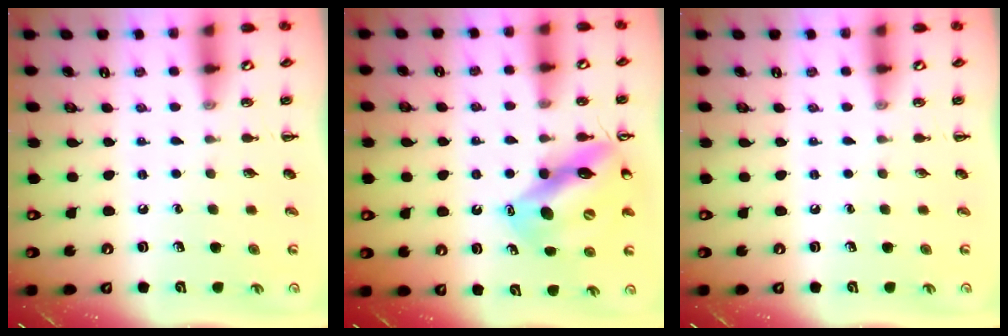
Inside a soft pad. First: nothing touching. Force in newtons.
{"total": 13.5, "press": 13.0, "slide": 3.8}
{"total": 0.0}